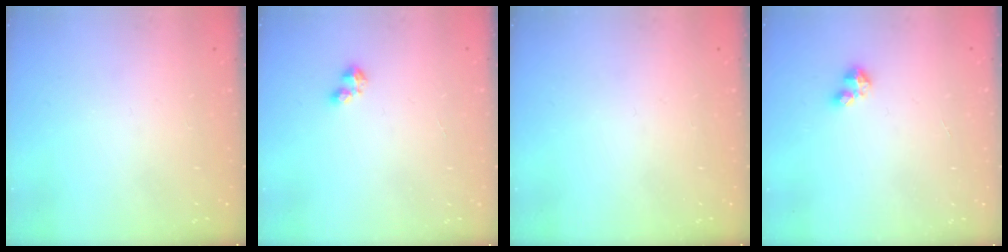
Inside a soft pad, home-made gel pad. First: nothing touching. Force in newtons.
{"total": 2.3, "press": 2.3, "slide": 0.4}
{"total": 0.0}
{"total": 2.9, "press": 2.9, "slide": 0.2}